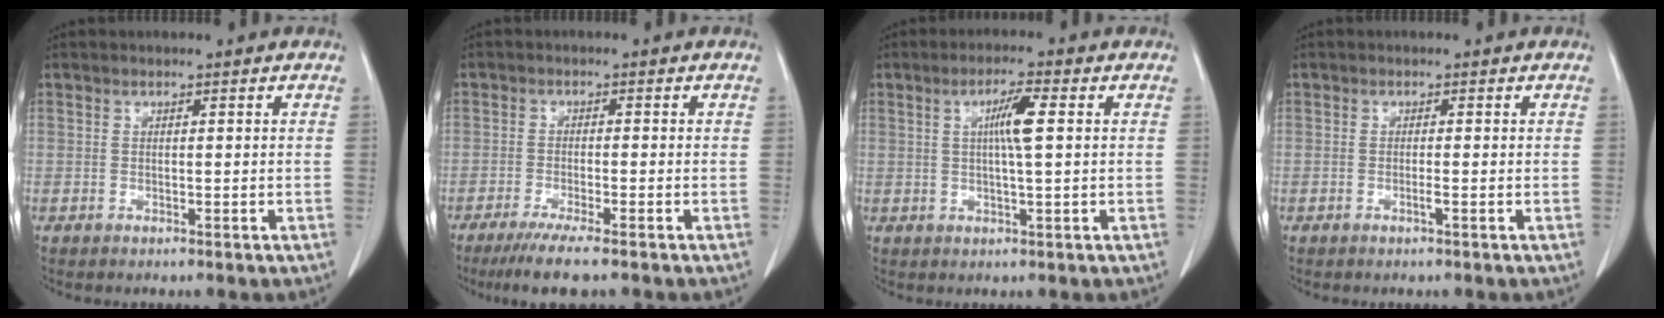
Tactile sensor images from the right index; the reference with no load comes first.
{"total": 6.4, "force": [-4.8, -0.1, 4.3], "torque": [-0.067, -0.015, -0.076]}
{"total": 4.8, "force": [1.0, 0.0, 4.7], "torque": [-0.083, 0.001, 0.017]}
{"total": 0.8, "force": [-0.4, -0.1, 0.7], "torque": [-0.013, 0.000, -0.006]}